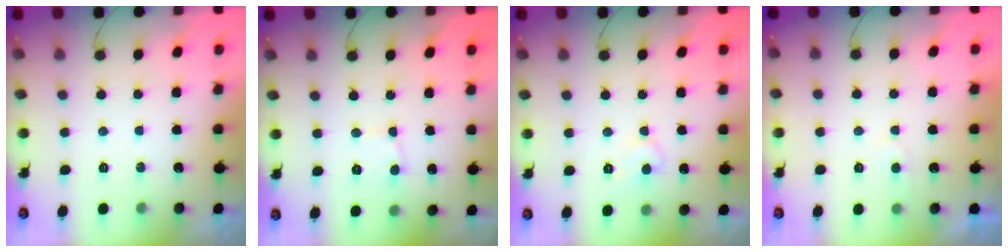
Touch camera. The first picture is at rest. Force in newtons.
{"total": 2.9, "press": 2.8, "slide": 0.3}
{"total": 5.9, "press": 5.9, "slide": 0.4}
{"total": 3.4, "press": 3.3, "slide": 0.4}